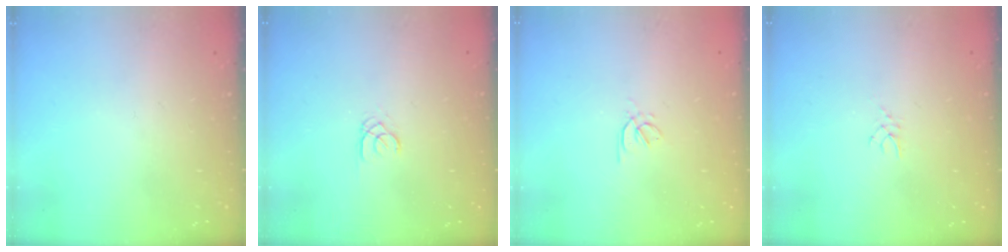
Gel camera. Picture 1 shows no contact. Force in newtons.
{"total": 1.8, "press": 1.7, "slide": 0.2}
{"total": 1.6, "press": 1.5, "slide": 0.5}
{"total": 2.1, "press": 2.1, "slide": 0.3}